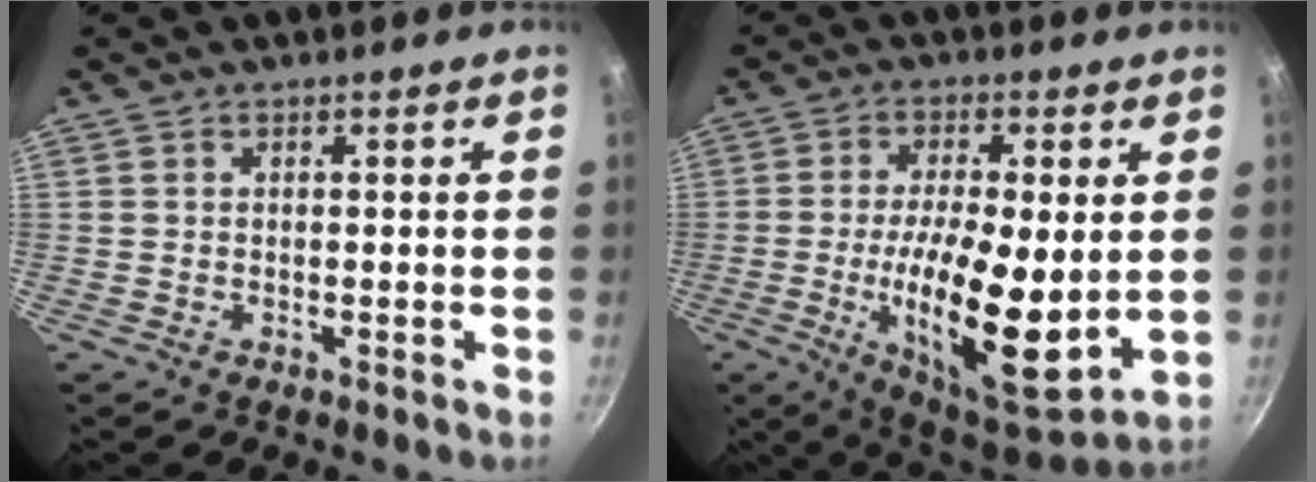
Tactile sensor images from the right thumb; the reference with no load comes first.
{"total": 18.5, "force": [-1.4, 6.2, 17.4], "torque": [-0.281, -0.019, -0.020]}